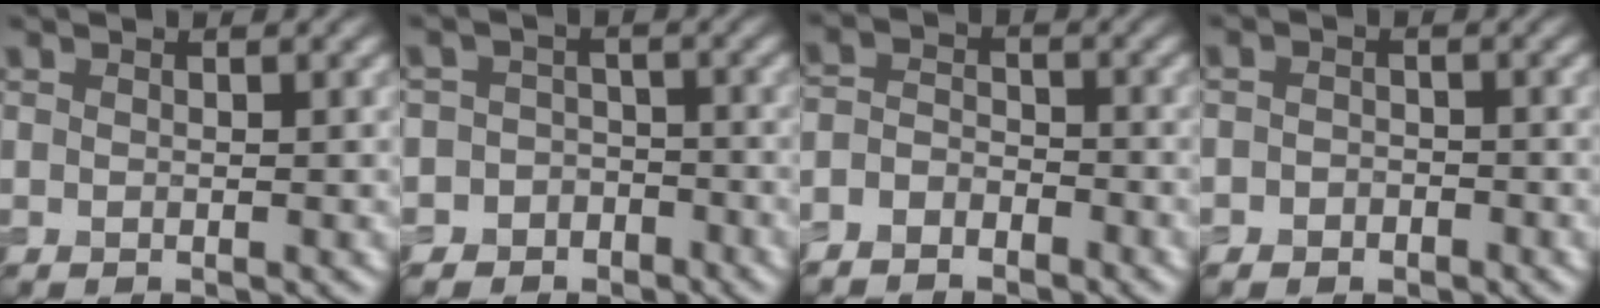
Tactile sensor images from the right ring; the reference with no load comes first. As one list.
[{"total": 5.9, "force": [-3.5, 4.7, -0.2], "torque": [0.034, -0.006, -0.075]}, {"total": 3.3, "force": [-2.6, 1.8, 0.8], "torque": [-0.014, 0.003, -0.057]}, {"total": 1.5, "force": [-0.8, 1.2, 0.4], "torque": [0.008, 0.002, -0.021]}]